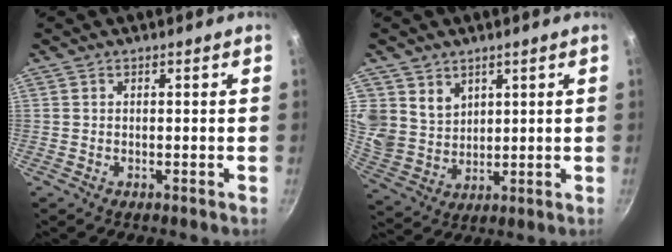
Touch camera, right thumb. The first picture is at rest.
{"total": 8.6, "force": [4.3, 6.9, 2.8], "torque": [-0.030, -0.025, 0.095]}